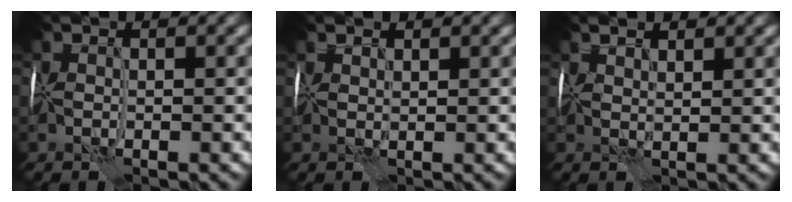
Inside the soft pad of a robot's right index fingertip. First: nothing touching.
{"total": 0.7, "force": [0.7, 0.0, -0.2], "torque": [0.001, 0.002, 0.016]}
{"total": 1.4, "force": [1.3, 0.3, 0.4], "torque": [-0.011, 0.004, 0.023]}